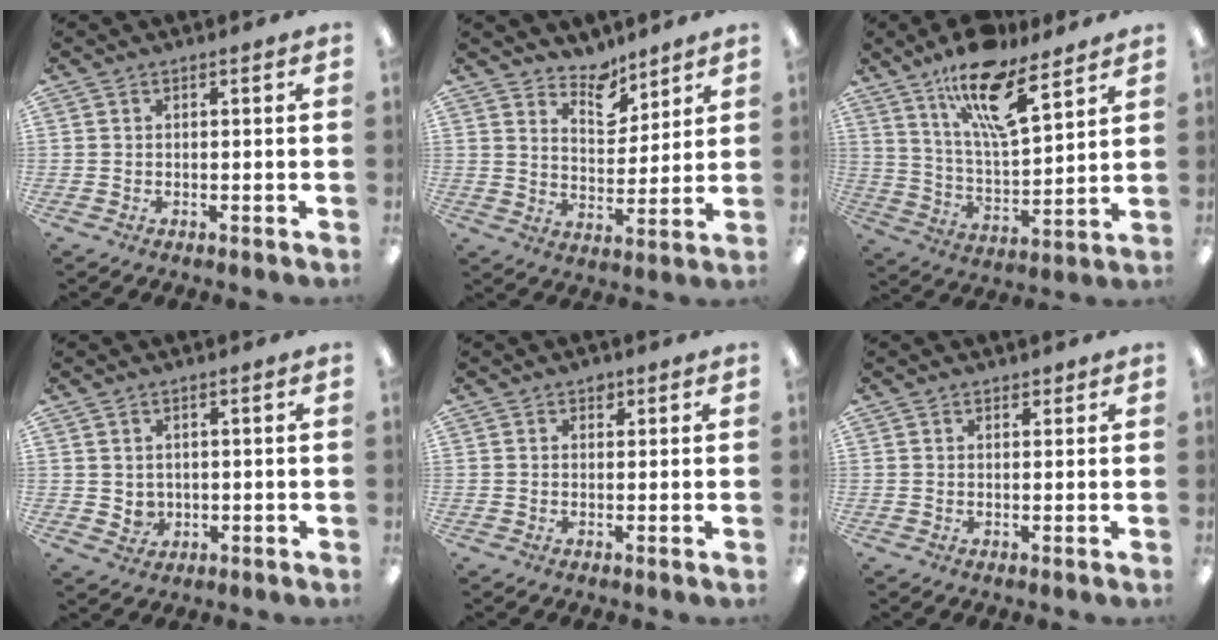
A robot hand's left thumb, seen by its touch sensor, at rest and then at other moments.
{"total": 8.4, "force": [7.1, 3.8, 2.2], "torque": [-0.023, -0.052, 0.127]}
{"total": 17.4, "force": [11.5, 5.9, 11.6], "torque": [-0.198, -0.056, 0.193]}
{"total": 2.9, "force": [1.5, 2.4, 0.5], "torque": [-0.007, -0.007, 0.027]}
{"total": 1.6, "force": [1.1, 1.1, 0.5], "torque": [-0.003, -0.001, 0.018]}
{"total": 1.5, "force": [1.2, 0.9, 0.4], "torque": [0.000, -0.002, 0.020]}